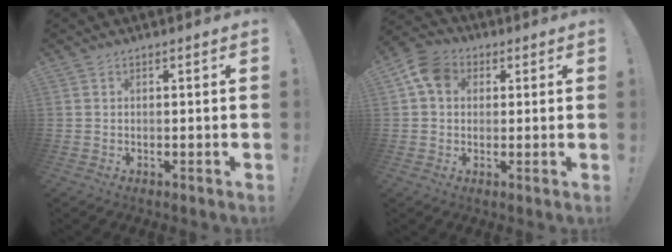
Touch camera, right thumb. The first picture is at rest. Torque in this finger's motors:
{"motor_torque": [0.06, 0.07, 0.20, -0.12, 0.04]}